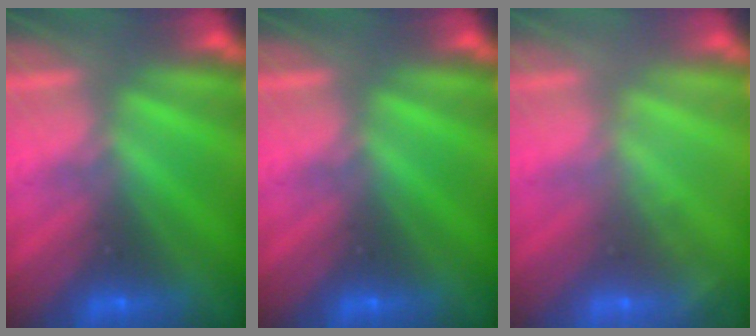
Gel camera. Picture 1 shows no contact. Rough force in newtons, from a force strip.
{"total": 0.0}
{"total": 1.9}